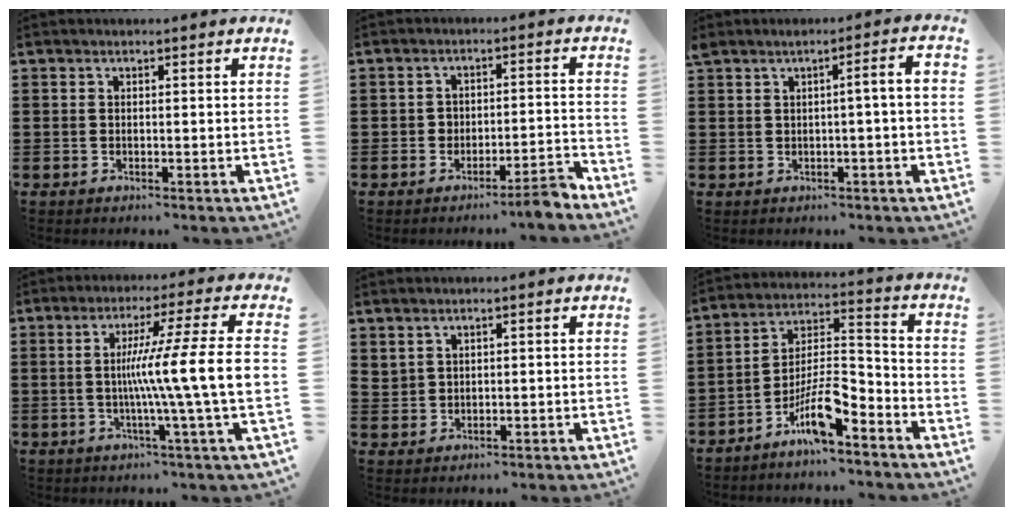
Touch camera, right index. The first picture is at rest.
{"total": 3.9, "force": [-3.6, 0.3, 1.3], "torque": [-0.023, 0.002, -0.072]}
{"total": 2.8, "force": [-0.3, -0.3, 2.8], "torque": [-0.047, -0.003, -0.008]}
{"total": 12.1, "force": [-0.6, -1.1, 12.0], "torque": [-0.213, -0.015, -0.023]}
{"total": 1.6, "force": [1.3, 0.9, 0.2], "torque": [-0.009, 0.002, 0.026]}
{"total": 9.2, "force": [-6.5, 2.2, 6.1], "torque": [-0.129, 0.000, -0.125]}